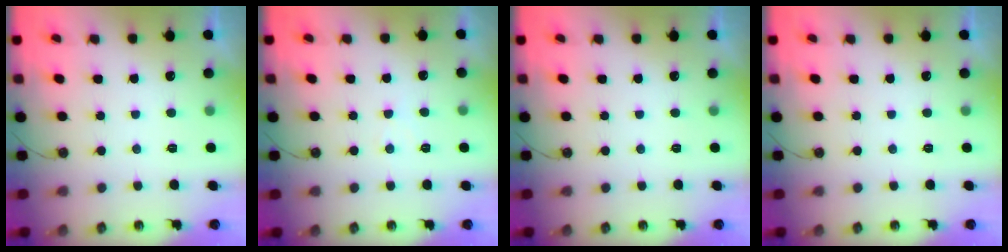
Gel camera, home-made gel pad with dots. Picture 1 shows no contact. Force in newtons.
{"total": 3.9, "press": 3.9, "slide": 0.6}
{"total": 0.0}
{"total": 0.0}